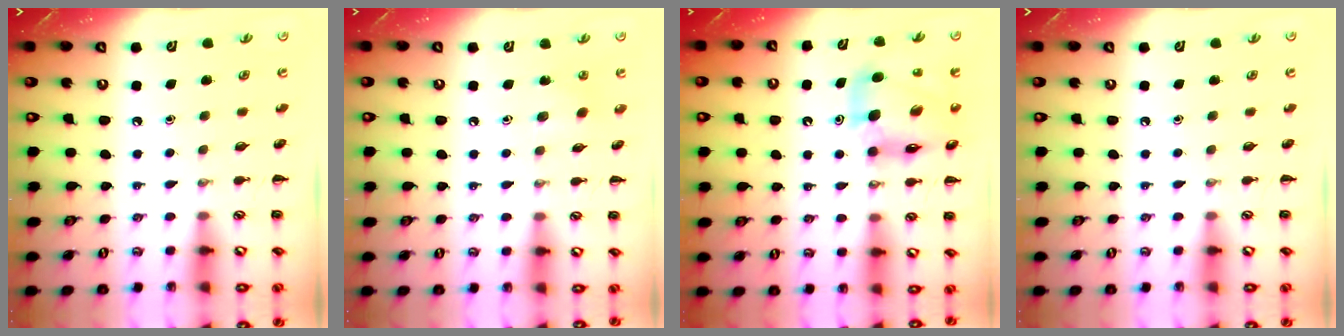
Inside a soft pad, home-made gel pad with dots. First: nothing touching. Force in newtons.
{"total": 3.5, "press": 3.3, "slide": 1.1}
{"total": 13.1, "press": 12.4, "slide": 4.2}
{"total": 0.0}